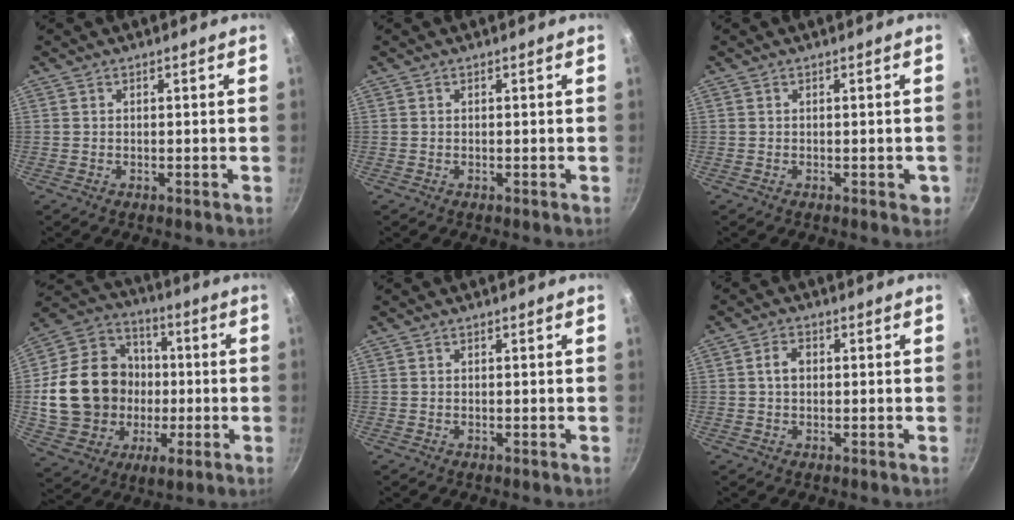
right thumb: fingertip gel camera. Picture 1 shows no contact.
{"total": 0.0}
{"total": 2.1, "force": [-0.6, 1.1, 1.7], "torque": [-0.011, 0.001, -0.008]}
{"total": 22.2, "force": [-0.6, 18.5, 12.3], "torque": [-0.197, 0.029, -0.002]}
{"total": 0.0}
{"total": 2.9, "force": [0.2, 2.1, 2.1], "torque": [-0.028, 0.008, 0.002]}